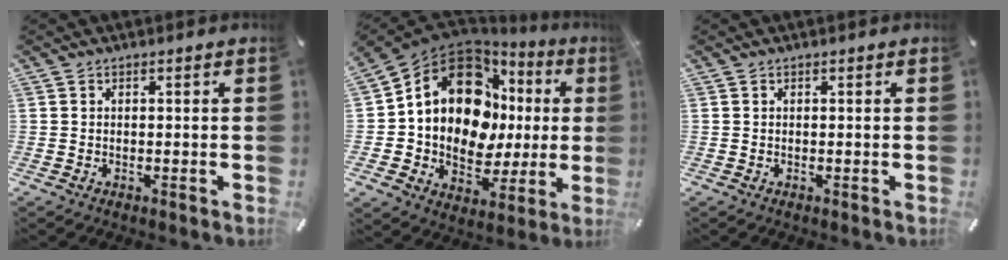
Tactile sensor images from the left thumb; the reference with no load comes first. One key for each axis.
{"total": 16.8, "fx": 4.8, "fy": 12.4, "fz": 10.3, "tx": -0.186, "ty": -0.036, "tz": 0.084}
{"total": 0.0}